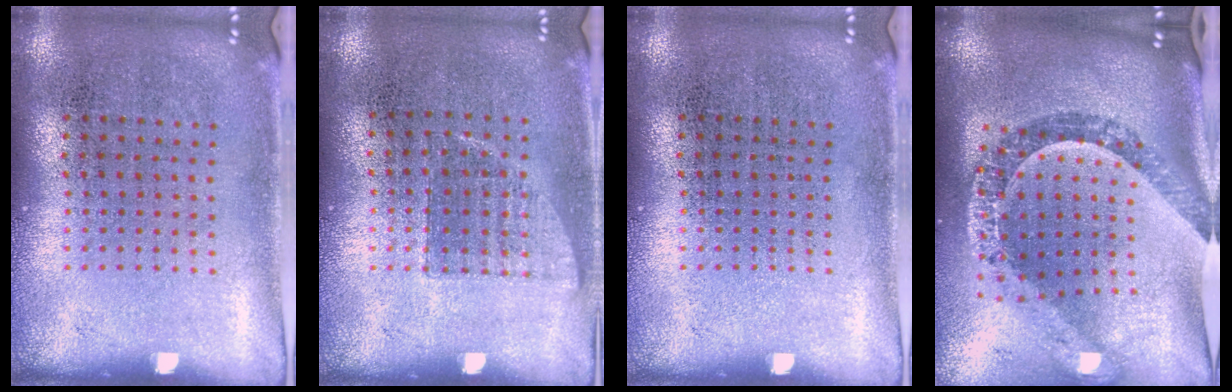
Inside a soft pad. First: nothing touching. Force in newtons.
{"total": 0.7, "press": 0.7, "slide": 0.2}
{"total": 0.0}
{"total": 2.2, "press": 1.8, "slide": 1.3}